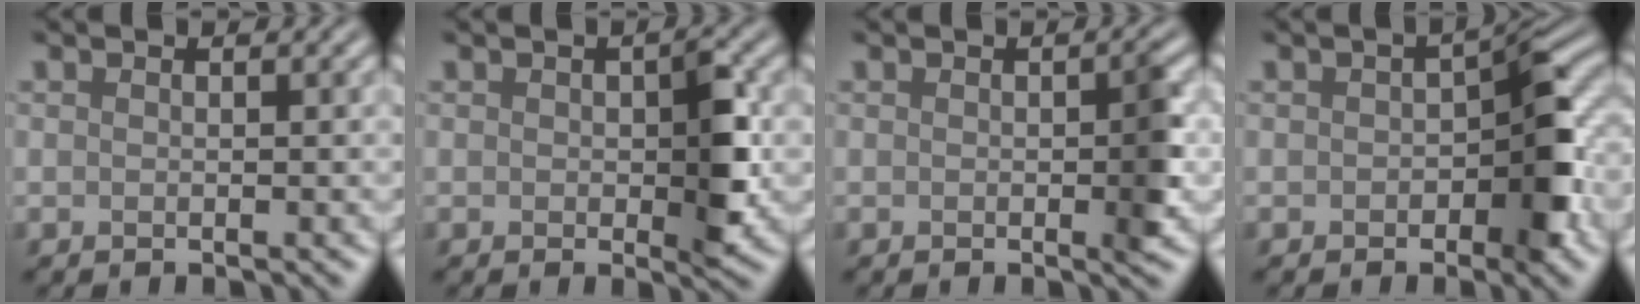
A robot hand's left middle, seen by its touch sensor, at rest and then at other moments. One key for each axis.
{"total": 3.6, "fx": -0.1, "fy": 1.6, "fz": 3.2, "tx": -0.043, "ty": -0.003, "tz": 0.002}
{"total": 2.2, "fx": -0.2, "fy": 0.3, "fz": 2.1, "tx": -0.029, "ty": -0.002, "tz": -0.003}
{"total": 5.5, "fx": -1.0, "fy": 2.8, "fz": 4.6, "tx": -0.047, "ty": 0.006, "tz": -0.021}